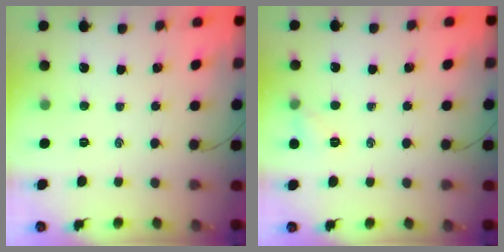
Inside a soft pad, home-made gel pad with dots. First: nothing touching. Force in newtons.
{"total": 5.7, "press": 5.5, "slide": 1.5}